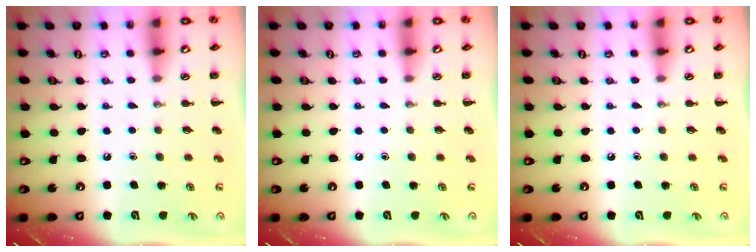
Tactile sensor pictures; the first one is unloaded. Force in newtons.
{"total": 0.0}
{"total": 0.0}